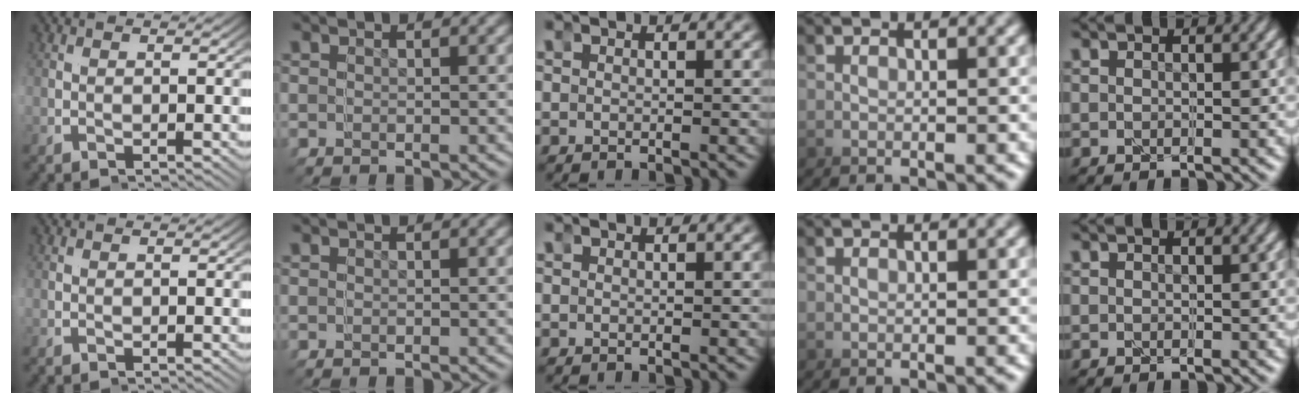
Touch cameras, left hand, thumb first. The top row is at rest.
{}